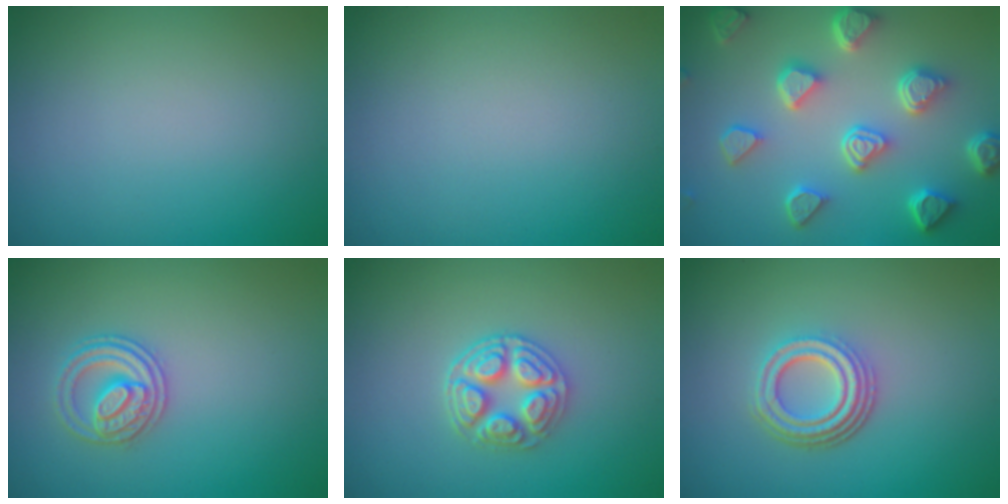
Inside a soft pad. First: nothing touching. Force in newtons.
{"total": 0.0}
{"total": 6.7, "press": 5.3, "slide": 4.1}
{"total": 2.6, "press": 2.6, "slide": 0.5}
{"total": 3.7, "press": 3.3, "slide": 1.8}
{"total": 4.2, "press": 3.2, "slide": 2.8}